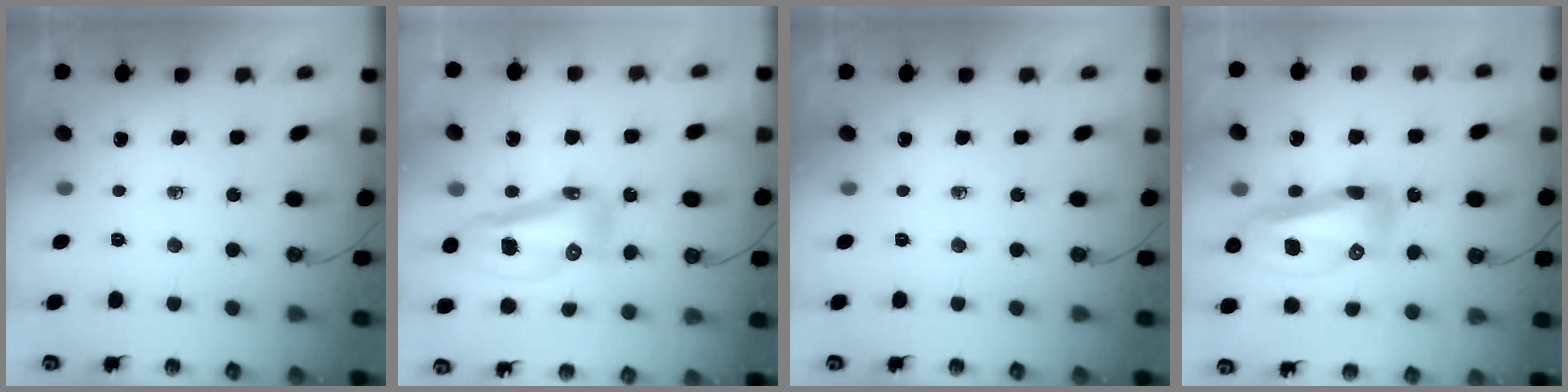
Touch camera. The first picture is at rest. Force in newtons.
{"total": 14.4, "press": 14.3, "slide": 1.7}
{"total": 0.0}
{"total": 18.4, "press": 18.3, "slide": 2.4}